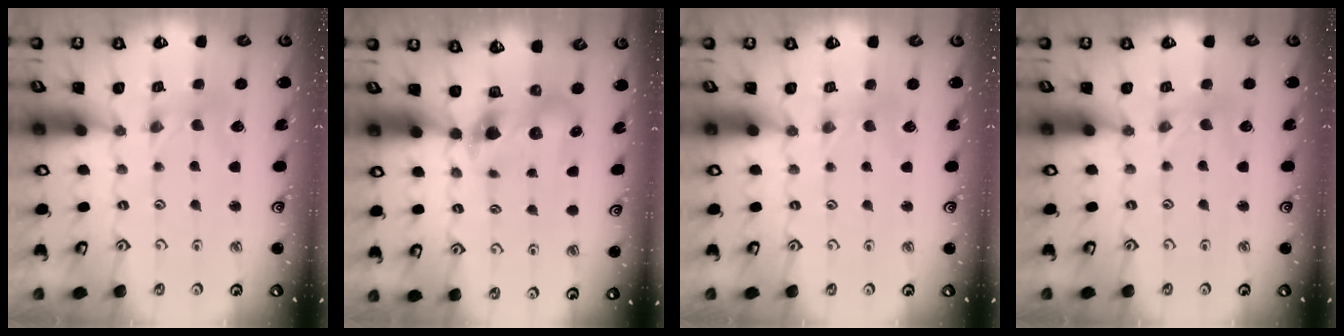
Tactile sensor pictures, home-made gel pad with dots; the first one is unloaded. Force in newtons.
{"total": 6.4, "press": 6.4, "slide": 0.4}
{"total": 2.0, "press": 2.0, "slide": 0.4}
{"total": 0.7, "press": 0.7, "slide": 0.2}